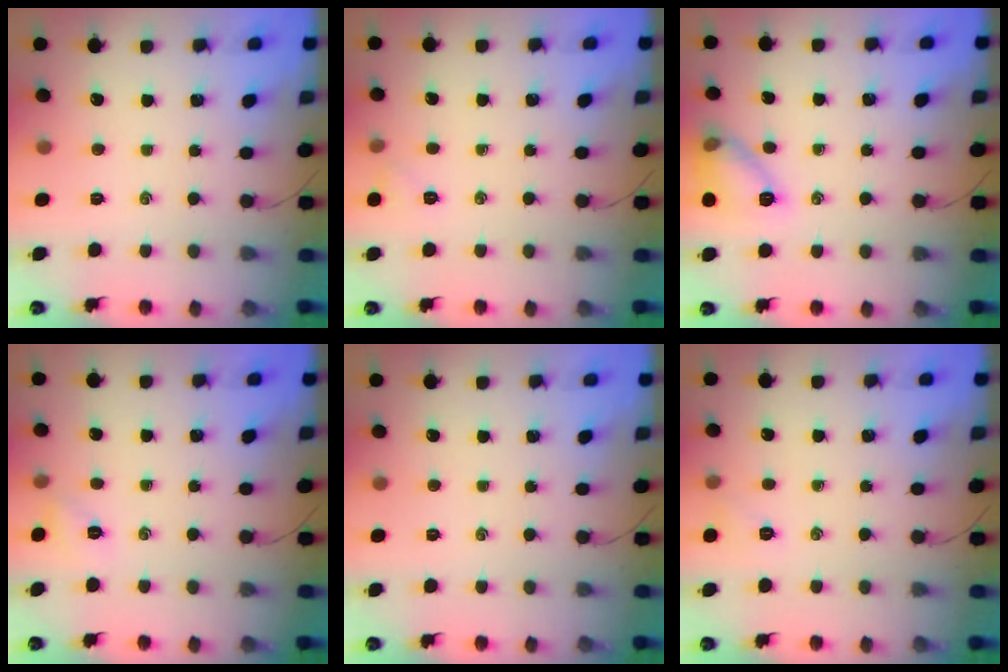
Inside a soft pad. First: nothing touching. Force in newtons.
{"total": 3.2, "press": 3.1, "slide": 0.9}
{"total": 11.3, "press": 11.2, "slide": 1.1}
{"total": 3.2, "press": 3.2, "slide": 0.3}
{"total": 0.0}
{"total": 5.2, "press": 5.0, "slide": 1.4}